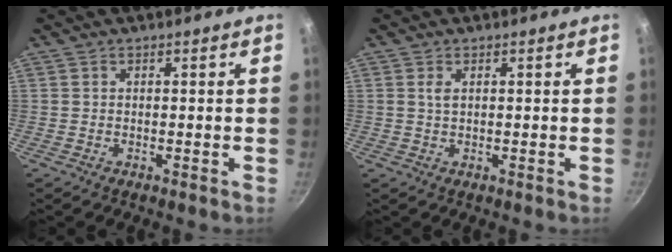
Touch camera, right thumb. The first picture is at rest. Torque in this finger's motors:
{"motor_torque": [-0.17, 0.88, 0.49, 0.41, 0.03]}